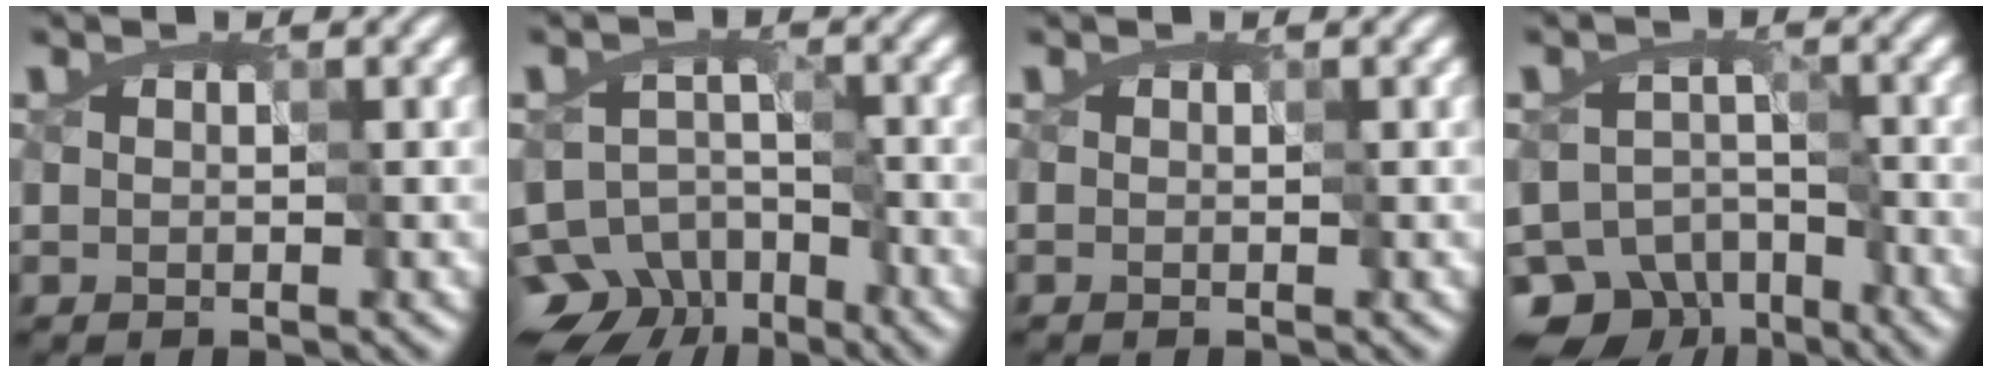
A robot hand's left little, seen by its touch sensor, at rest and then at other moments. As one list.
[{"total": 10.5, "force": [-7.6, 6.6, 3.0], "torque": [-0.033, 0.002, -0.118]}, {"total": 0.0}, {"total": 9.1, "force": [-6.8, 5.3, 2.7], "torque": [-0.017, 0.013, -0.105]}]